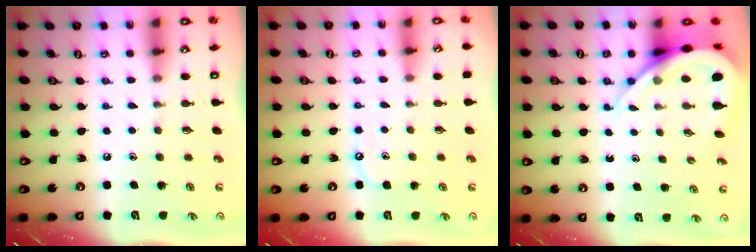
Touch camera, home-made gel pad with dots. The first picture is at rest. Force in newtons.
{"total": 6.0, "press": 5.9, "slide": 0.6}
{"total": 10.7, "press": 10.6, "slide": 1.0}